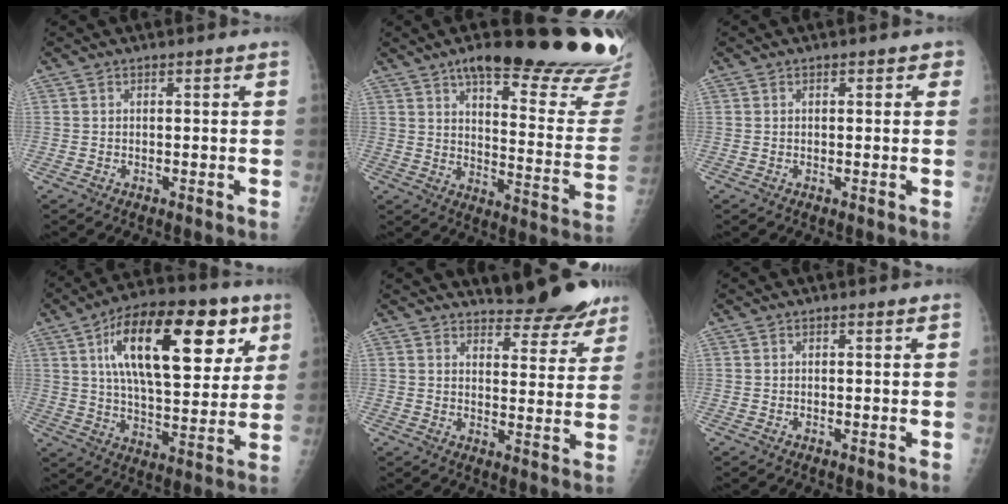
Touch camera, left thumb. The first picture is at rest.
{"total": 25.3, "force": [20.1, 4.7, 14.6], "torque": [-0.161, -0.135, 0.262]}
{"total": 1.3, "force": [0.5, 0.8, 0.9], "torque": [0.003, 0.003, 0.001]}
{"total": 25.4, "force": [9.7, 11.4, 20.5], "torque": [-0.288, -0.008, 0.153]}
{"total": 11.8, "force": [10.9, 3.4, 3.0], "torque": [-0.006, -0.079, 0.133]}
{"total": 0.0}